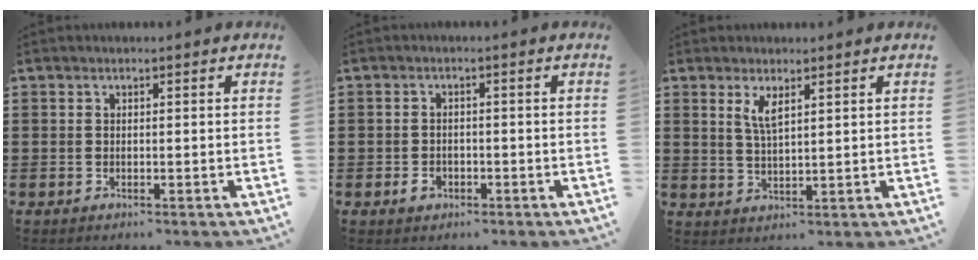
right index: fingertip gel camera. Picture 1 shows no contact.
{"total": 1.9, "force": [-0.9, 1.4, 0.9], "torque": [-0.021, 0.001, -0.018]}
{"total": 3.2, "force": [1.9, 0.9, 2.5], "torque": [-0.053, 0.004, 0.032]}